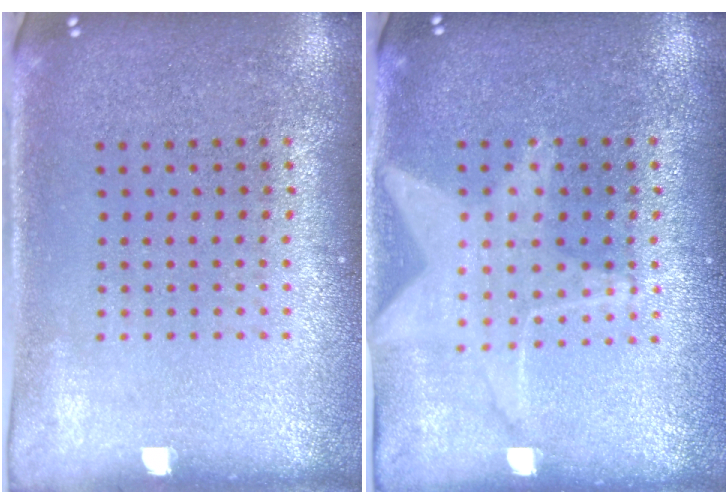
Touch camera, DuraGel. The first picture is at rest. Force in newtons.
{"total": 1.4, "press": 1.4, "slide": 0.2}